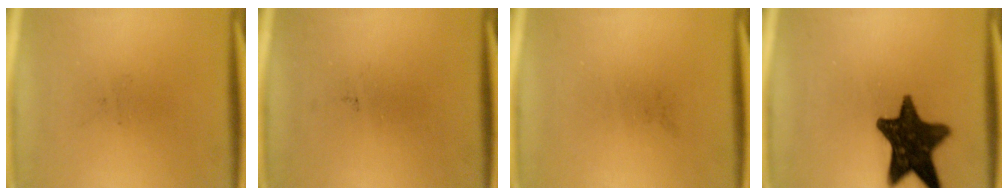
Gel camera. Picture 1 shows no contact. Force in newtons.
{"total": 0.0}
{"total": 0.0}
{"total": 14.6}